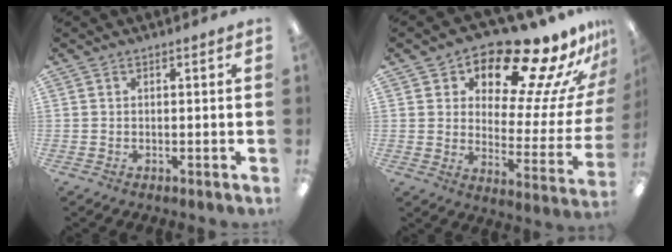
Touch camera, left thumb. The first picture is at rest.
{"total": 17.9, "force": [14.5, 4.9, 9.3], "torque": [-0.135, -0.120, 0.230]}